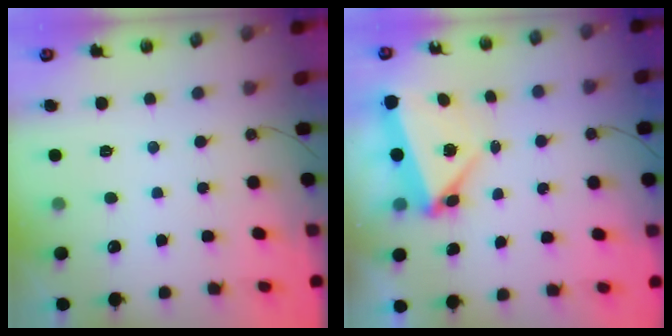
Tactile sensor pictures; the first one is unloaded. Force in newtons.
{"total": 5.4, "press": 5.4, "slide": 0.2}